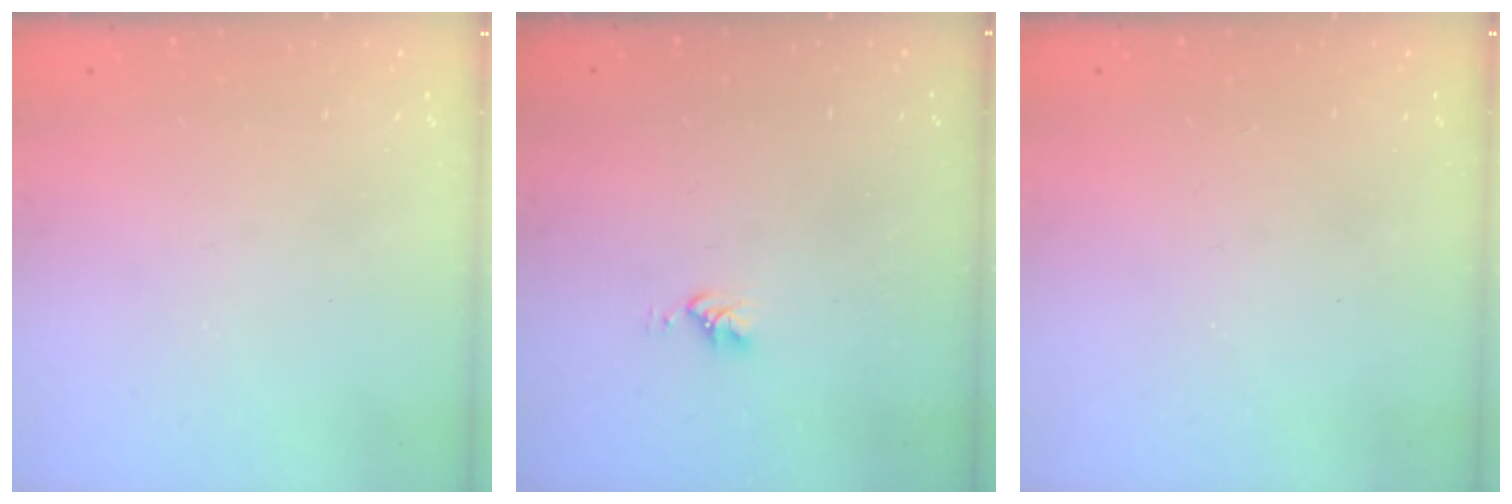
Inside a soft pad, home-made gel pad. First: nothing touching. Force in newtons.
{"total": 3.0, "press": 3.0, "slide": 0.4}
{"total": 1.1, "press": 1.1, "slide": 0.1}